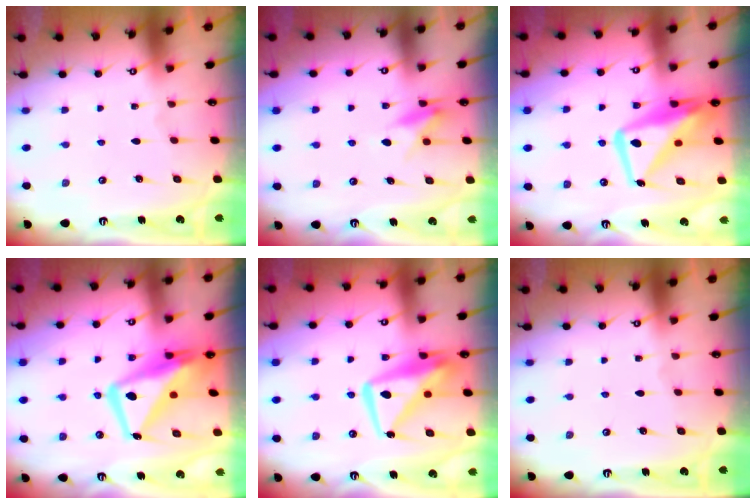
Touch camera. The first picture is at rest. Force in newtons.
{"total": 7.3, "press": 7.3, "slide": 0.9}
{"total": 14.8, "press": 14.8, "slide": 1.4}
{"total": 14.9, "press": 14.8, "slide": 1.8}
{"total": 13.4, "press": 13.3, "slide": 1.6}
{"total": 0.0}